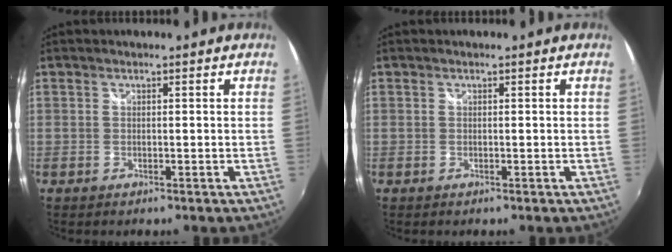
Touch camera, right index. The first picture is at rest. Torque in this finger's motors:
{"motor_torque": [0.06, 0.12, 0.00, 0.00]}